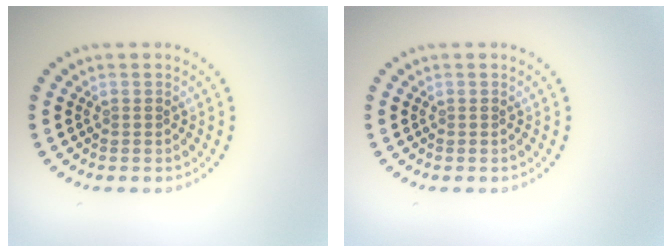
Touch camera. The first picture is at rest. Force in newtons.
{"total": 0.0}